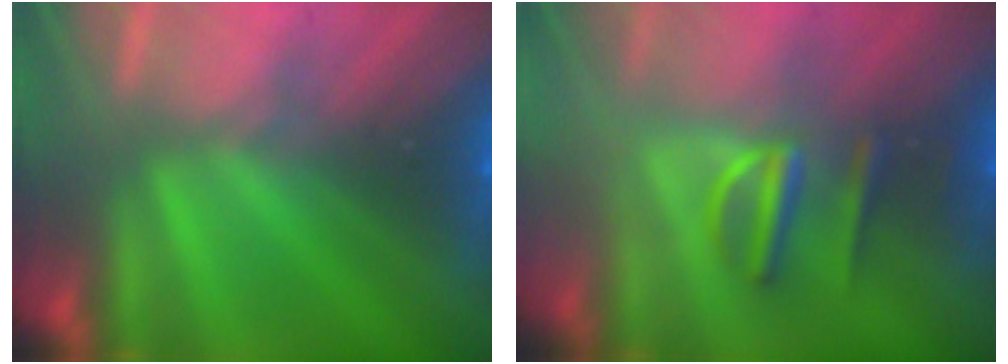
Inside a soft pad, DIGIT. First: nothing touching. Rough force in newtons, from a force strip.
{"total": 2.9}